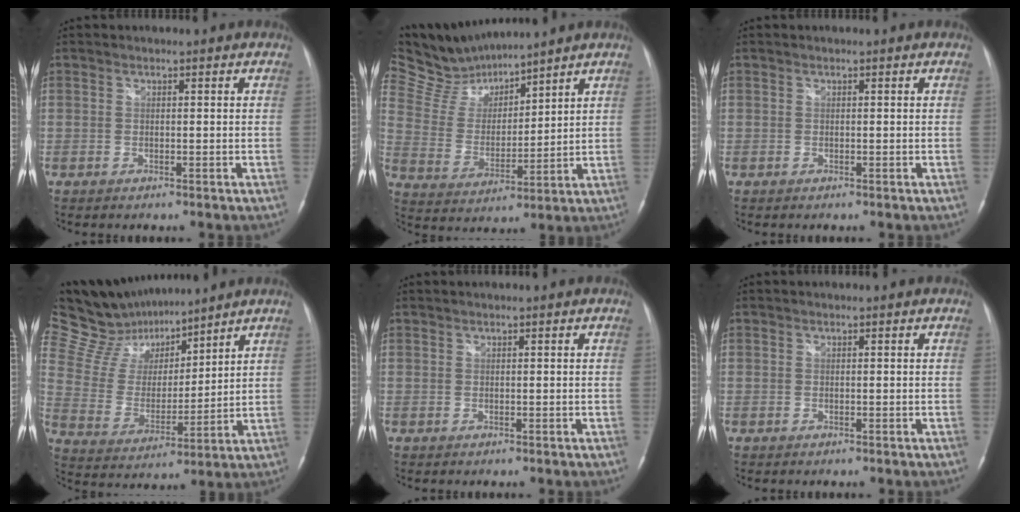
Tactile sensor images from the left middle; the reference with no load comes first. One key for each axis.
{"total": 11.0, "fx": 10.6, "fy": 1.5, "fz": 2.5, "tx": -0.073, "ty": 0.014, "tz": 0.221}
{"total": 0.0}
{"total": 15.2, "fx": 13.6, "fy": 4.4, "fz": 5.1, "tx": -0.102, "ty": 0.018, "tz": 0.258}
{"total": 0.0}
{"total": 0.0}